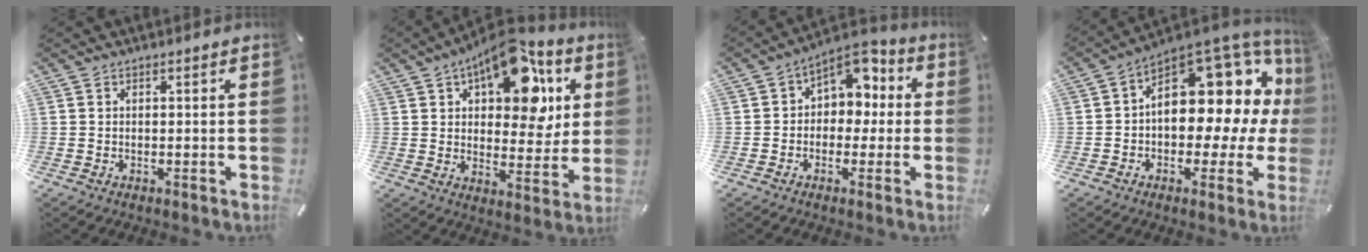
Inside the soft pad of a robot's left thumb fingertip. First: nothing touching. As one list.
[{"total": 17.9, "force": [9.0, 10.0, 11.9], "torque": [-0.162, -0.043, 0.150]}, {"total": 7.4, "force": [1.9, 6.3, 3.5], "torque": [-0.046, -0.017, 0.030]}, {"total": 16.5, "force": [5.4, 10.6, 11.5], "torque": [-0.126, -0.070, 0.090]}]